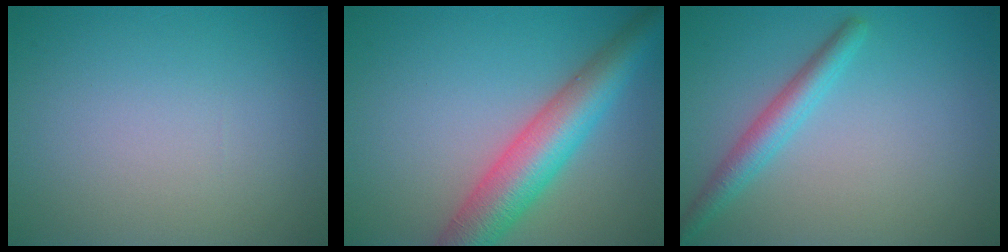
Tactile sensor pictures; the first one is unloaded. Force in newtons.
{"total": 7.4, "press": 7.4, "slide": 0.3}
{"total": 2.8, "press": 2.8, "slide": 0.1}